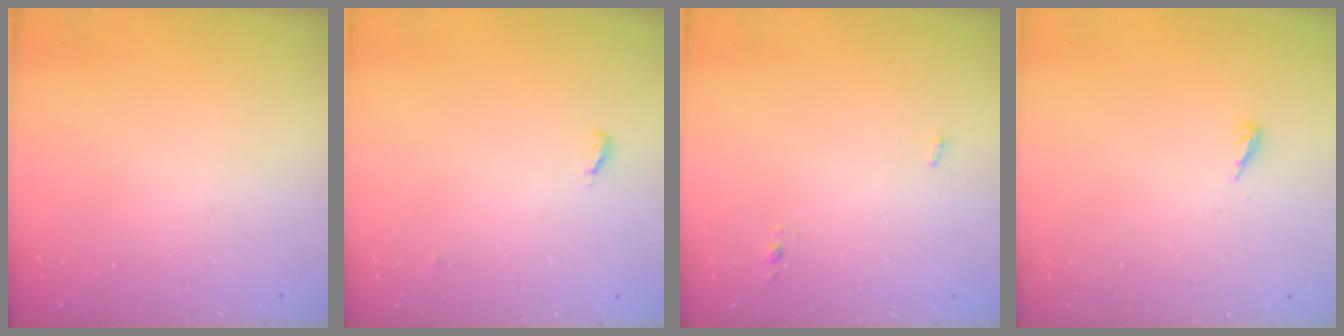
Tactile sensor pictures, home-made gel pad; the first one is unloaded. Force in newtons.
{"total": 3.4, "press": 3.2, "slide": 1.2}
{"total": 3.4, "press": 3.2, "slide": 1.1}
{"total": 4.2, "press": 4.1, "slide": 0.4}